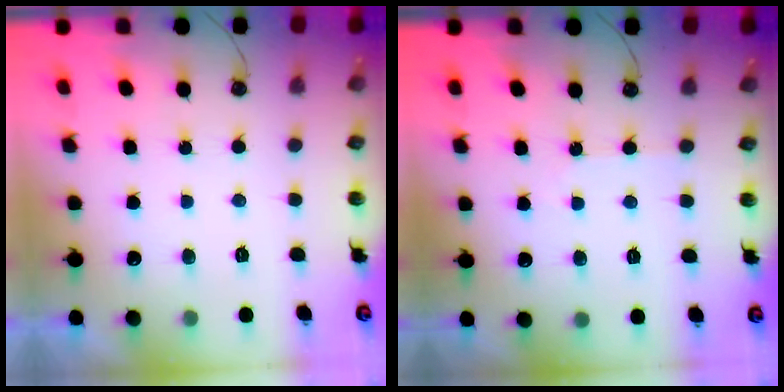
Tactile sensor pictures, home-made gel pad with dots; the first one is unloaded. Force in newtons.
{"total": 2.2, "press": 2.1, "slide": 0.4}